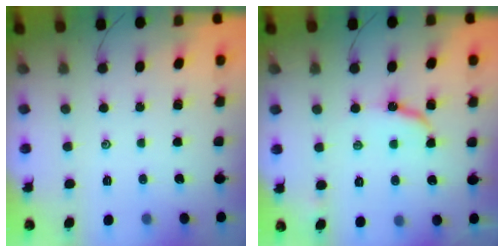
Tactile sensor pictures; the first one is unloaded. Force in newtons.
{"total": 7.6, "press": 7.6, "slide": 0.6}